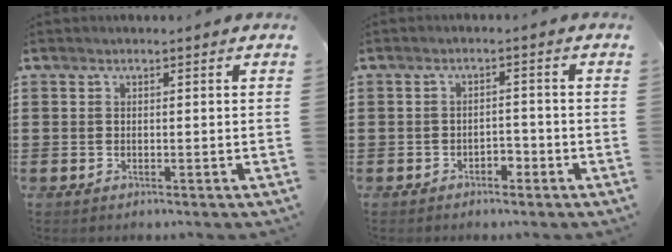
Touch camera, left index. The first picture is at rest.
{"total": 1.9, "force": [-1.6, 0.9, 0.6], "torque": [-0.019, 0.001, -0.036]}